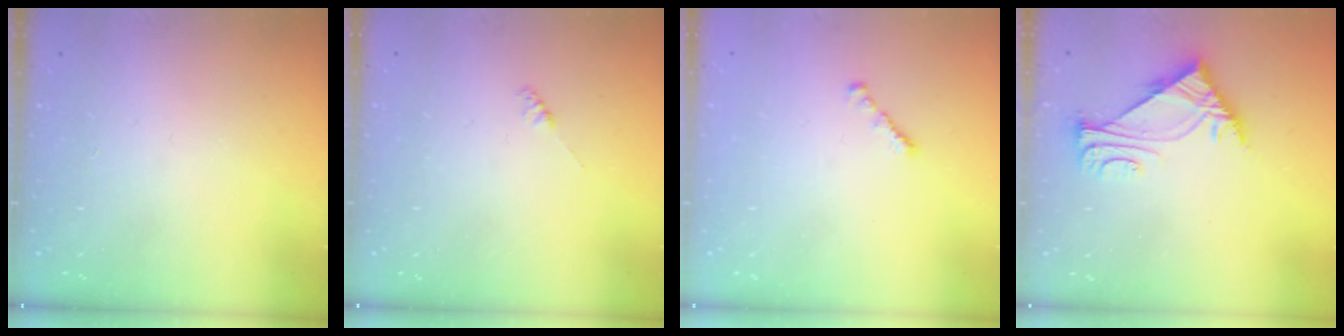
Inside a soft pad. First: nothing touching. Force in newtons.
{"total": 2.3, "press": 2.3, "slide": 0.3}
{"total": 1.3, "press": 1.2, "slide": 0.5}
{"total": 6.1, "press": 6.0, "slide": 1.2}